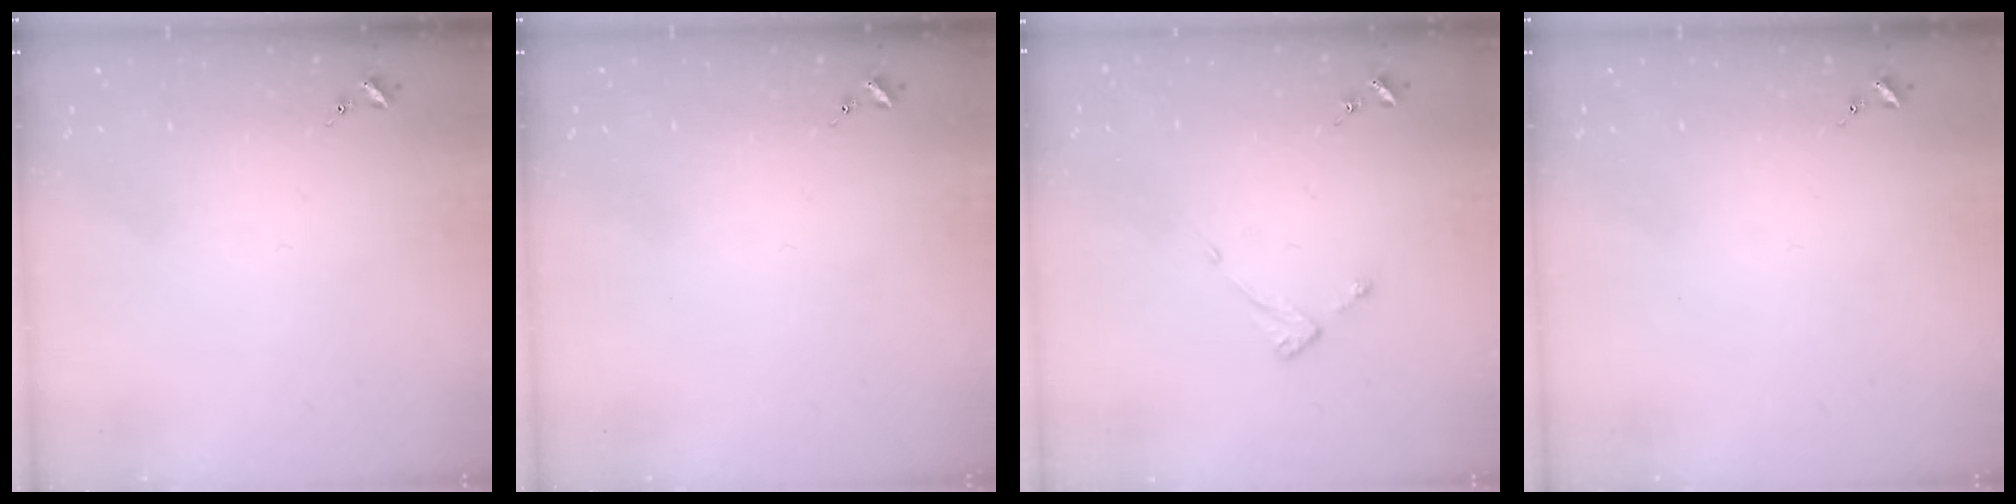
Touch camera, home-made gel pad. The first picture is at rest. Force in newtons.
{"total": 0.0}
{"total": 3.8, "press": 3.7, "slide": 0.4}
{"total": 0.0}